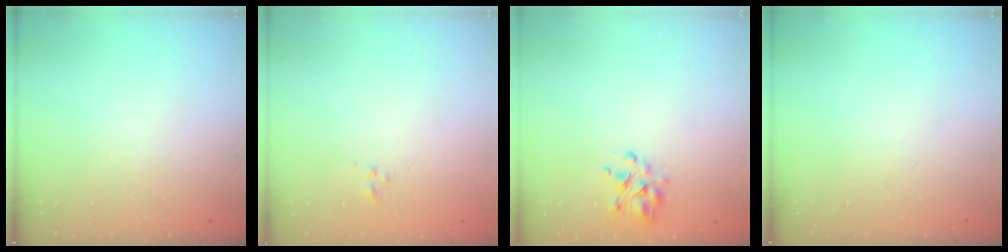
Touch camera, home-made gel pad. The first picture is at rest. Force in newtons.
{"total": 1.4, "press": 1.3, "slide": 0.6}
{"total": 5.1, "press": 4.8, "slide": 1.8}
{"total": 0.0}